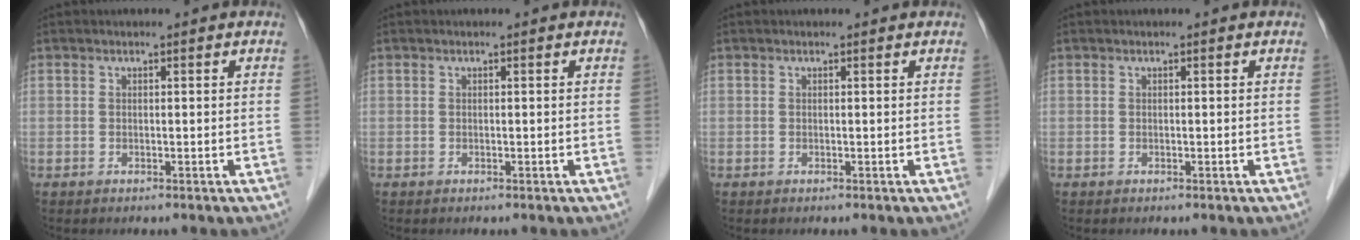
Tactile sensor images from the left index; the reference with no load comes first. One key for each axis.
{"total": 0.0}
{"total": 0.0}
{"total": 0.0}